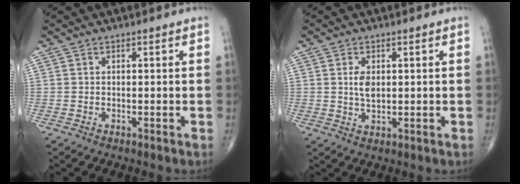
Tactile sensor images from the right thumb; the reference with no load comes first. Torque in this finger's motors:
{"motor_torque": [0.60, 1.03, 0.50, -0.15, 0.00]}